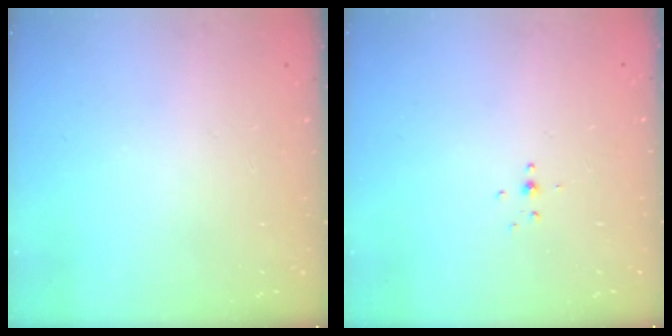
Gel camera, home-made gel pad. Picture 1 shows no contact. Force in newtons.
{"total": 2.4, "press": 2.3, "slide": 0.8}